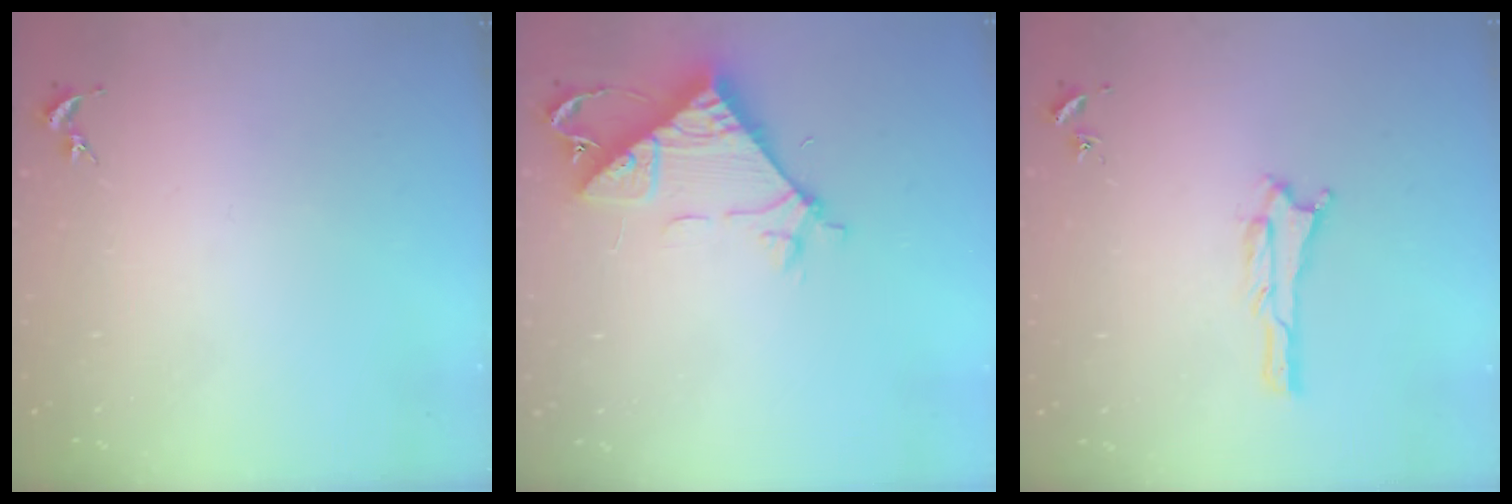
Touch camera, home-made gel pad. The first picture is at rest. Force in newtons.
{"total": 9.7, "press": 9.7, "slide": 0.8}
{"total": 0.6, "press": 0.6, "slide": 0.1}